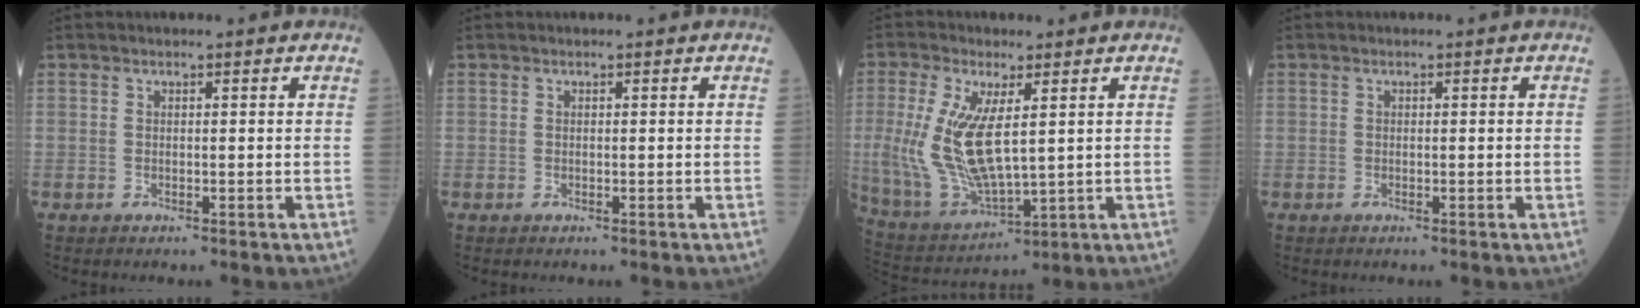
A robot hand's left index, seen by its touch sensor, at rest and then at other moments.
{"total": 0.0}
{"total": 12.1, "force": [1.7, 4.0, 11.3], "torque": [-0.252, -0.007, 0.055]}
{"total": 0.0}